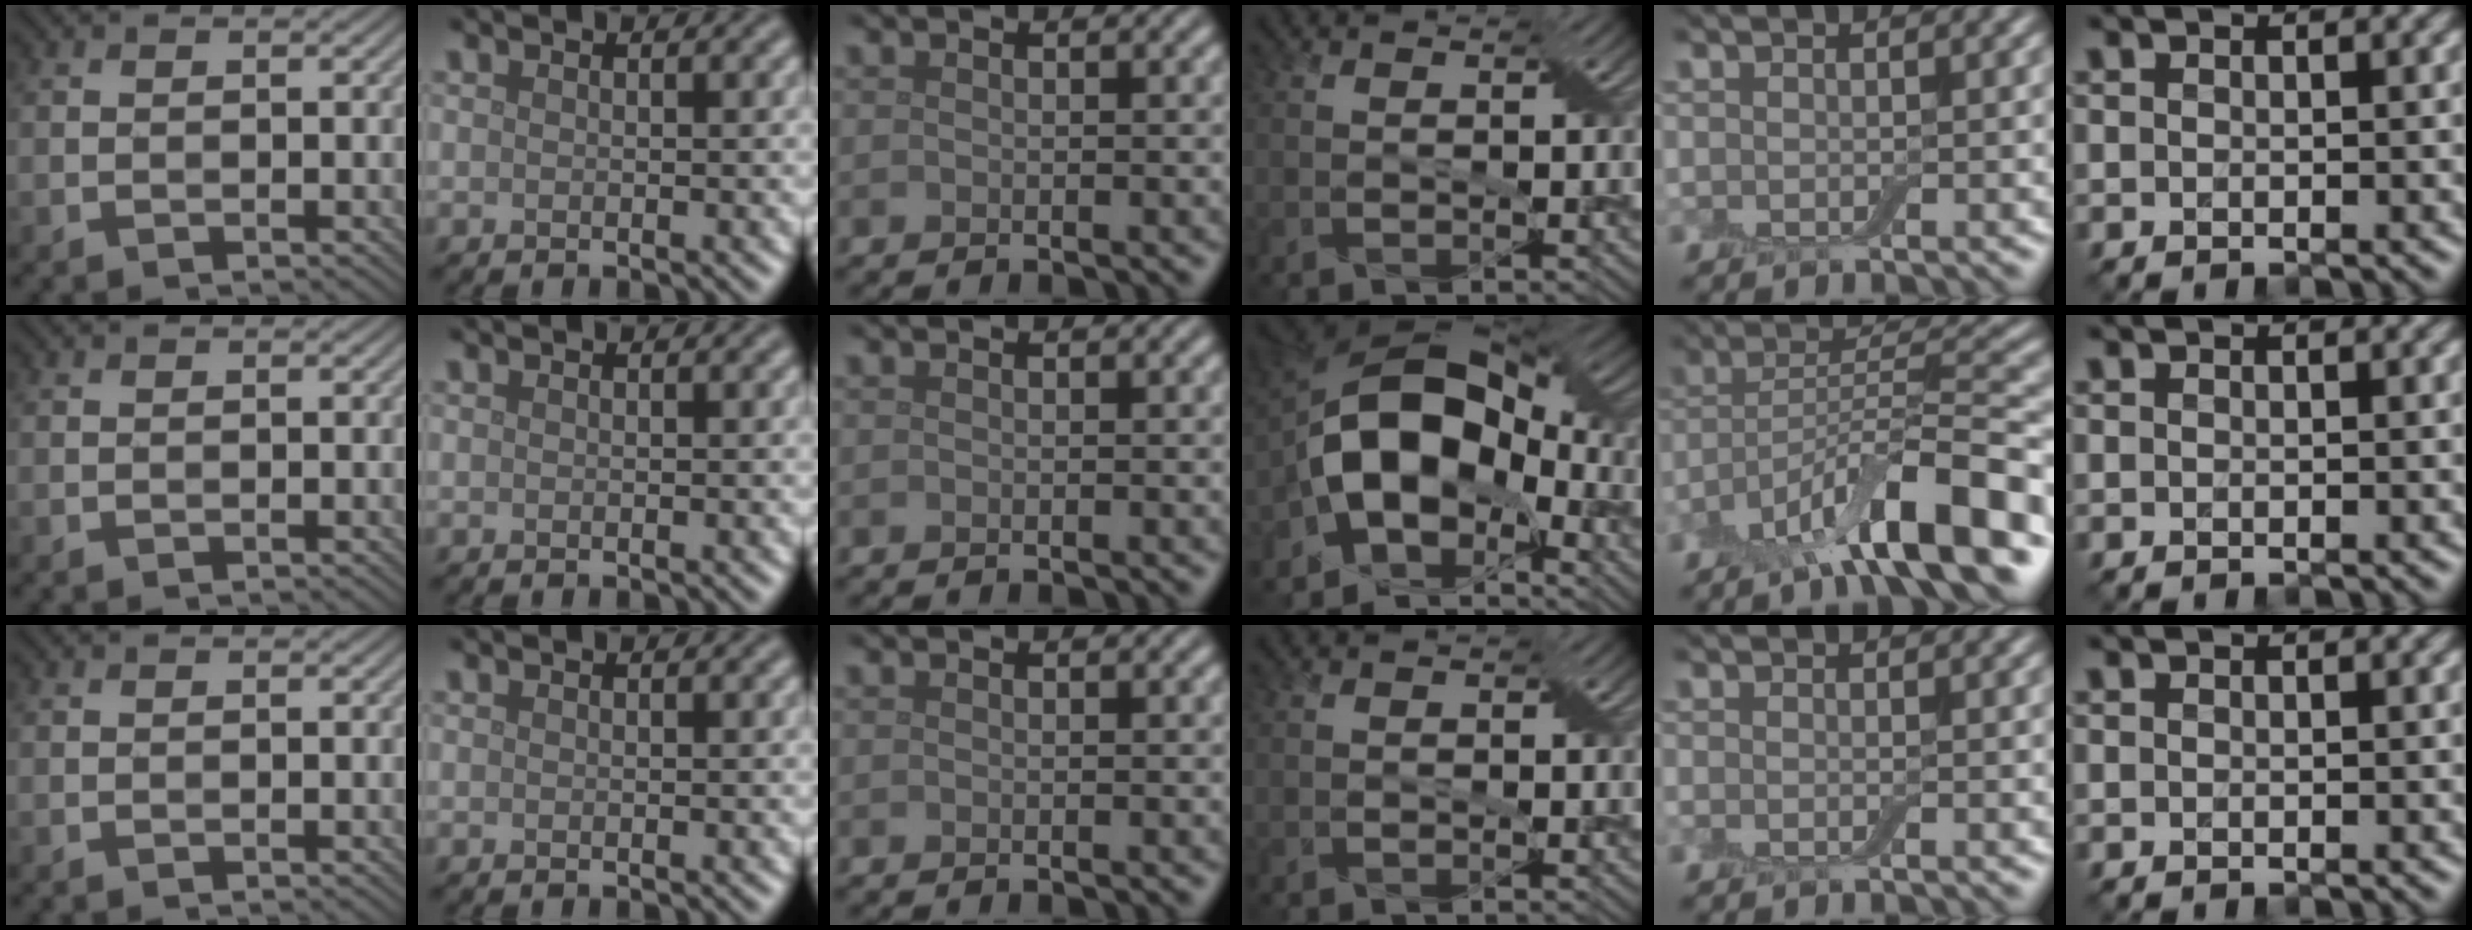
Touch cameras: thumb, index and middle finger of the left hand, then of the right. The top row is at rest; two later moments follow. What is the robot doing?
{"motion": "fold", "object": "bandage"}